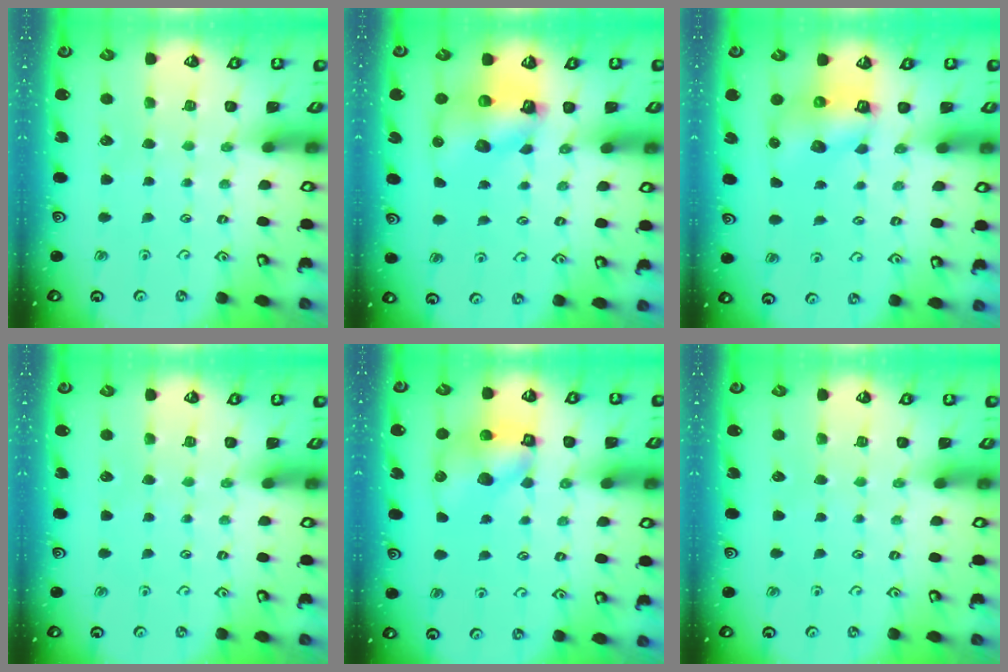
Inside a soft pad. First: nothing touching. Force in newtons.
{"total": 10.9, "press": 10.8, "slide": 1.5}
{"total": 7.7, "press": 7.7, "slide": 0.8}
{"total": 0.0}
{"total": 10.6, "press": 10.5, "slide": 1.7}
{"total": 0.0}